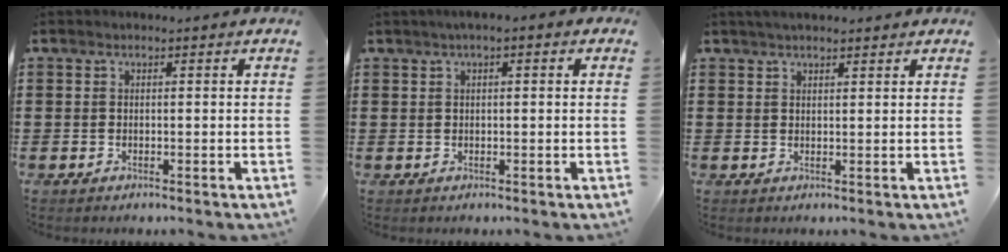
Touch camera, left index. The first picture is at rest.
{"total": 1.4, "force": [0.2, 0.3, 1.4], "torque": [-0.025, 0.001, 0.003]}
{"total": 2.0, "force": [1.7, 0.4, 0.9], "torque": [-0.019, 0.006, 0.033]}